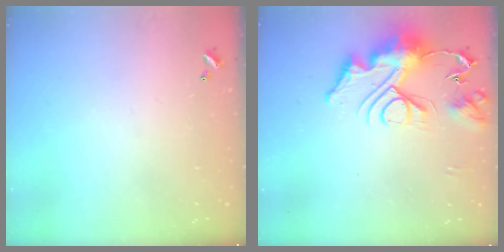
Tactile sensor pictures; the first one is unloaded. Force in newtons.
{"total": 17.1, "press": 17.1, "slide": 1.7}